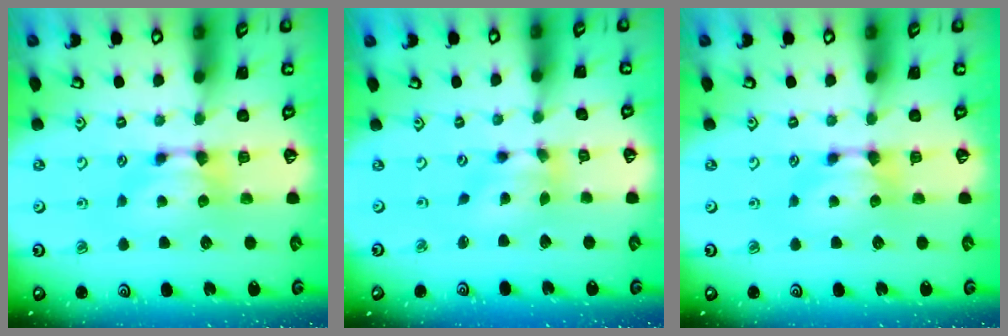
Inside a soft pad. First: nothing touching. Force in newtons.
{"total": 4.0, "press": 3.6, "slide": 1.9}
{"total": 0.0}